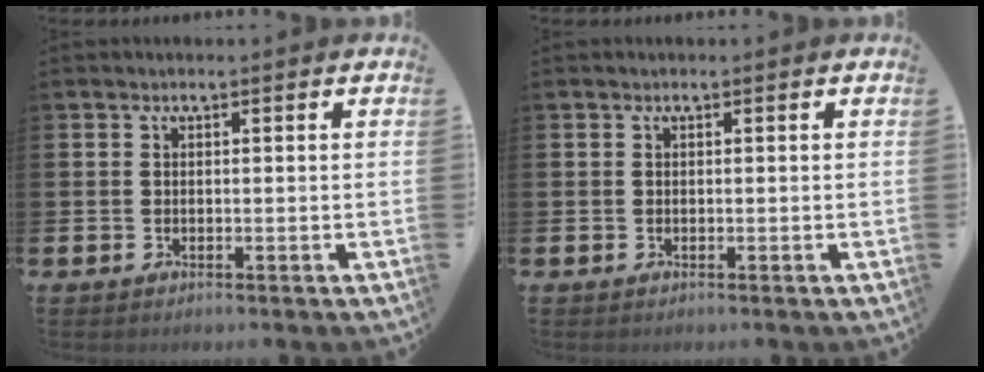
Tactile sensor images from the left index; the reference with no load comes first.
{"total": 0.0}